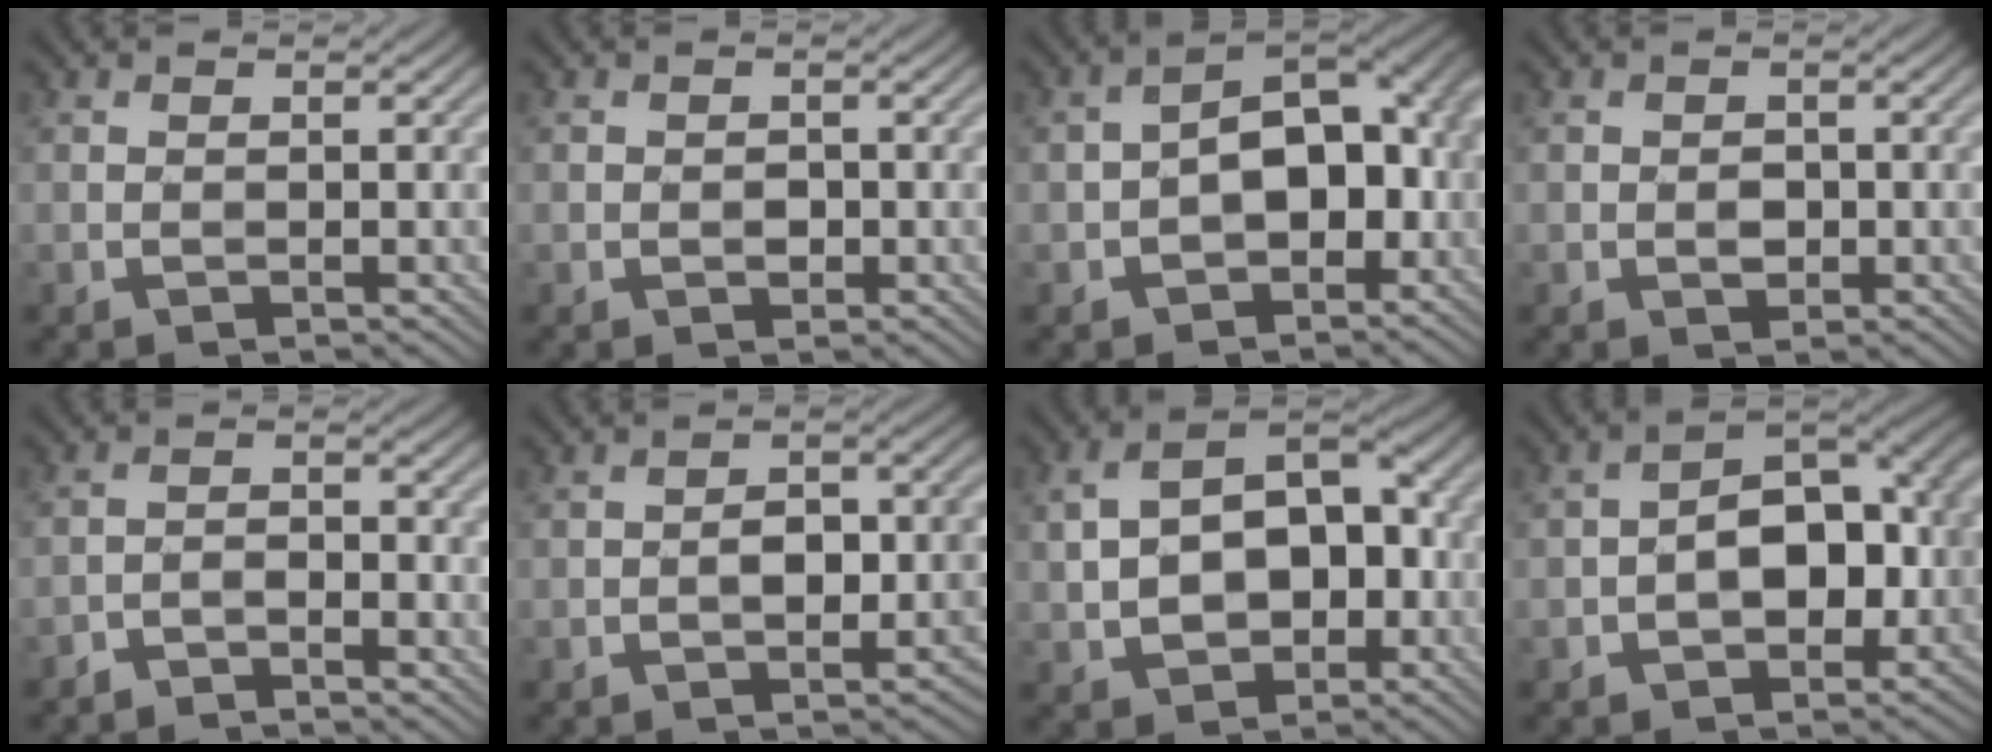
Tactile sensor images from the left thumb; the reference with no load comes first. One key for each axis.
{"total": 1.3, "fx": -0.3, "fy": 1.0, "fz": 0.8, "tx": -0.010, "ty": -0.004, "tz": -0.006}
{"total": 12.7, "fx": -1.8, "fy": 8.0, "fz": 9.8, "tx": -0.137, "ty": 0.006, "tz": -0.034}
{"total": 1.6, "fx": -0.3, "fy": 1.2, "fz": 1.0, "tx": -0.017, "ty": -0.004, "tz": -0.006}
{"total": 2.6, "fx": -2.3, "fy": 0.6, "fz": 0.9, "tx": -0.015, "ty": 0.005, "tz": -0.049}
{"total": 3.9, "fx": -1.2, "fy": 2.0, "fz": 3.1, "tx": -0.044, "ty": 0.007, "tz": -0.021}
{"total": 11.5, "fx": -1.2, "fy": 7.4, "fz": 8.6, "tx": -0.156, "ty": 0.005, "tz": -0.025}
{"total": 11.2, "fx": -2.3, "fy": 6.9, "fz": 8.4, "tx": -0.113, "ty": -0.001, "tz": -0.044}